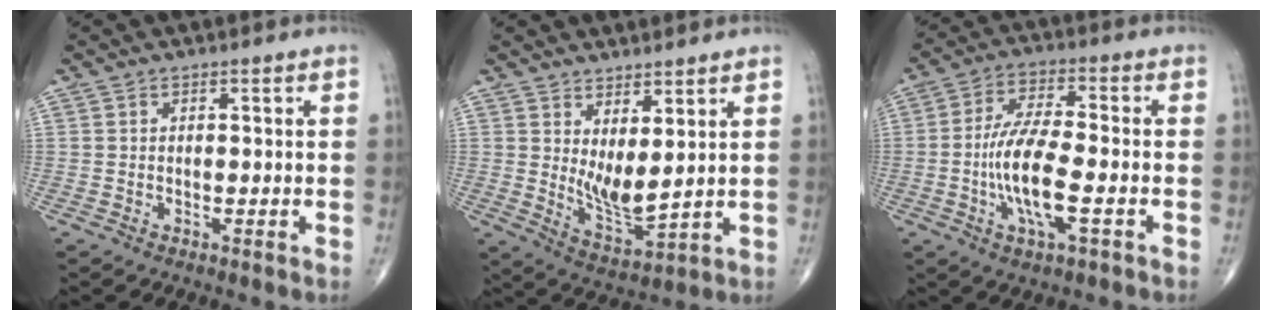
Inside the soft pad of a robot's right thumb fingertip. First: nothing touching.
{"total": 7.6, "force": [2.5, 2.5, 6.7], "torque": [-0.114, -0.041, 0.058]}
{"total": 11.7, "force": [-2.8, 3.5, 10.8], "torque": [-0.223, 0.013, -0.053]}